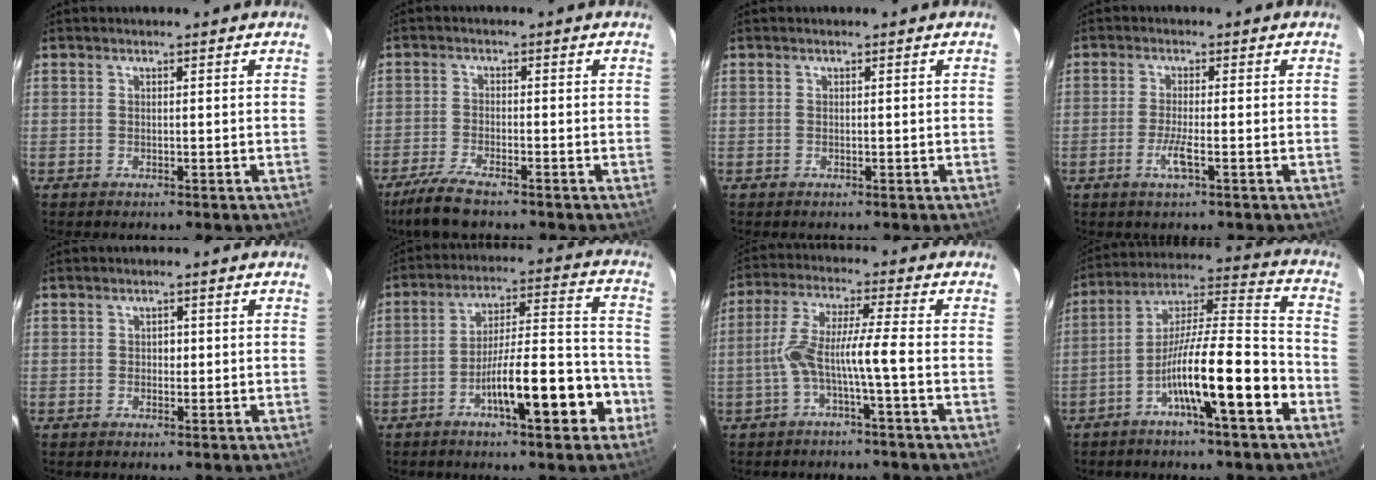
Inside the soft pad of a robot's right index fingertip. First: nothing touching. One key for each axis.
{"total": 6.4, "fx": -5.1, "fy": 0.9, "fz": 3.8, "tx": -0.076, "ty": -0.018, "tz": -0.091}
{"total": 0.0}
{"total": 3.2, "fx": -1.3, "fy": 0.1, "fz": 2.9, "tx": -0.061, "ty": -0.005, "tz": -0.026}
{"total": 1.1, "fx": 0.0, "fy": 0.8, "fz": 0.8, "tx": -0.010, "ty": 0.002, "tz": 0.000}
{"total": 14.1, "fx": -6.4, "fy": 2.8, "fz": 12.3, "tx": -0.192, "ty": 0.025, "tz": -0.094}
{"total": 7.3, "fx": -2.2, "fy": -0.5, "fz": 6.9, "tx": -0.139, "ty": 0.025, "tz": -0.041}
{"total": 14.6, "fx": -6.5, "fy": 1.0, "fz": 13.1, "tx": -0.229, "ty": 0.012, "tz": -0.110}